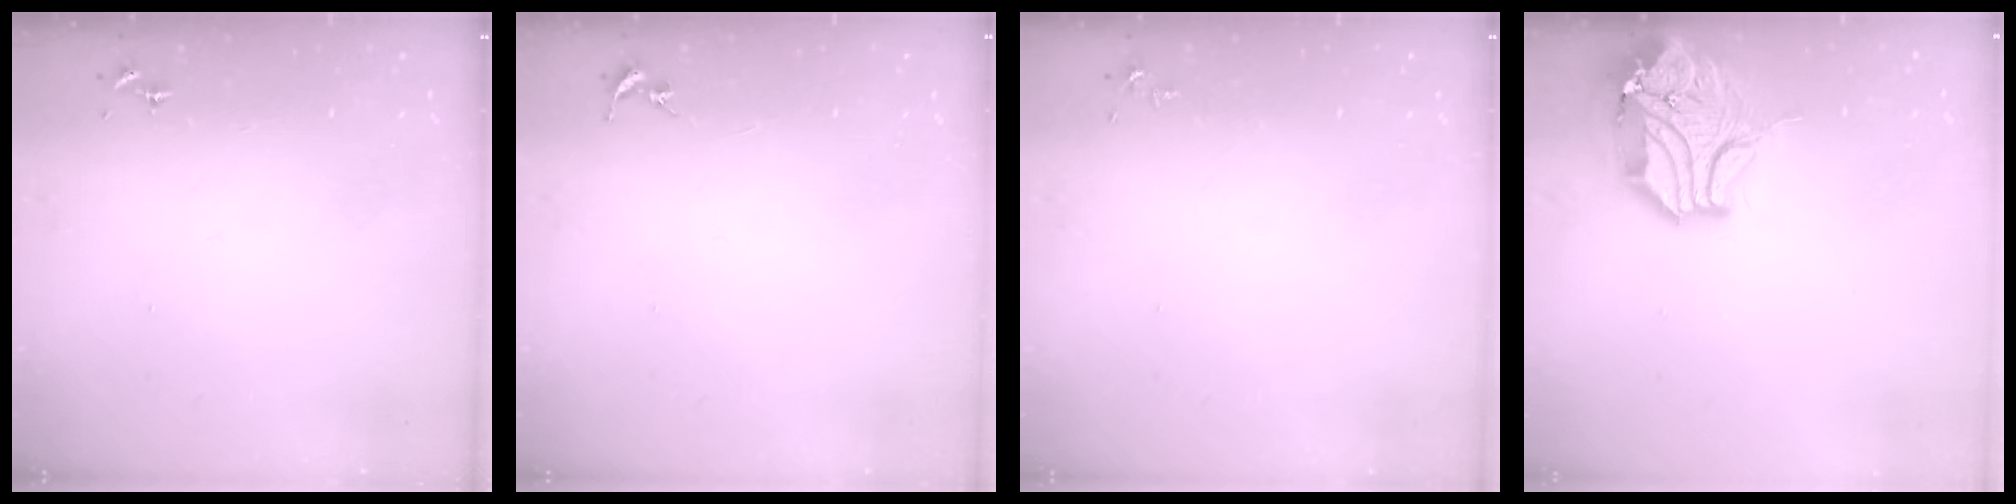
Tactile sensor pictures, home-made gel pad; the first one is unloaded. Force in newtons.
{"total": 0.0}
{"total": 3.5, "press": 3.4, "slide": 0.5}
{"total": 16.8, "press": 16.6, "slide": 2.4}